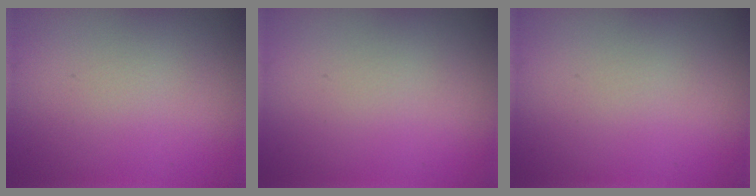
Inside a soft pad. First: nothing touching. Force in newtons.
{"total": 0.0}
{"total": 0.0}